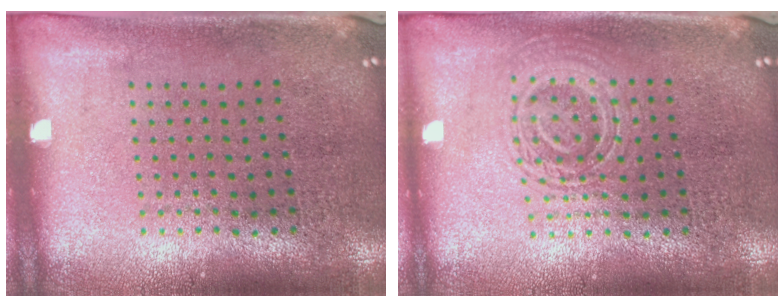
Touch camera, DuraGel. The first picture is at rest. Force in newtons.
{"total": 2.7, "press": 2.7, "slide": 0.5}